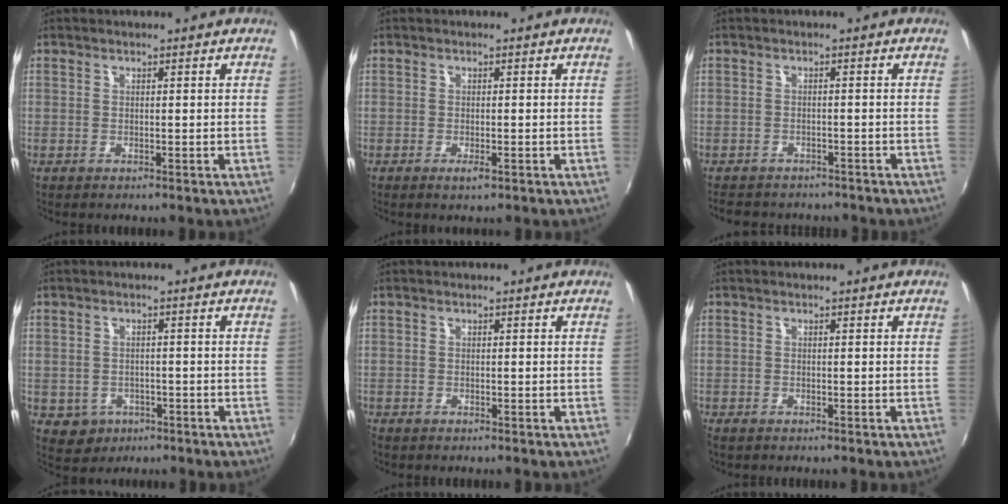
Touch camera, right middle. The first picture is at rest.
{"total": 1.4, "force": [-0.6, 0.3, 1.3], "torque": [-0.023, -0.005, -0.011]}
{"total": 7.9, "force": [-6.9, 3.3, 2.2], "torque": [-0.055, -0.009, -0.099]}
{"total": 4.3, "force": [-1.4, 3.9, 1.3], "torque": [-0.036, -0.001, -0.012]}
{"total": 0.5, "force": [-0.5, 0.2, 0.1], "torque": [-0.002, -0.003, -0.013]}
{"total": 0.8, "force": [-0.7, 0.3, 0.2], "torque": [-0.006, -0.003, -0.015]}